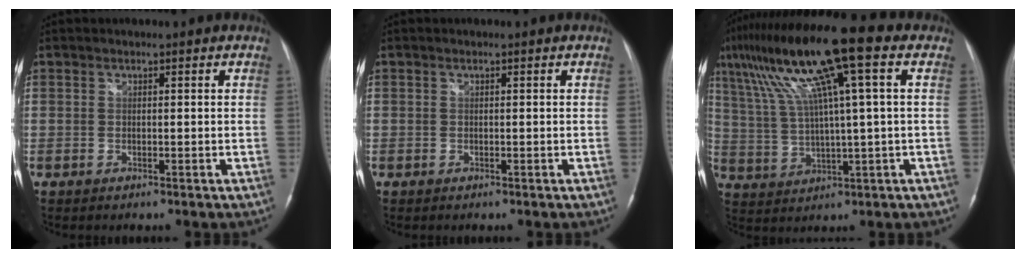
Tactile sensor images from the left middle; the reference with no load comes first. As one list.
[{"total": 0.0}, {"total": 17.6, "force": [8.0, 0.5, 15.7], "torque": [-0.282, 0.045, 0.137]}]